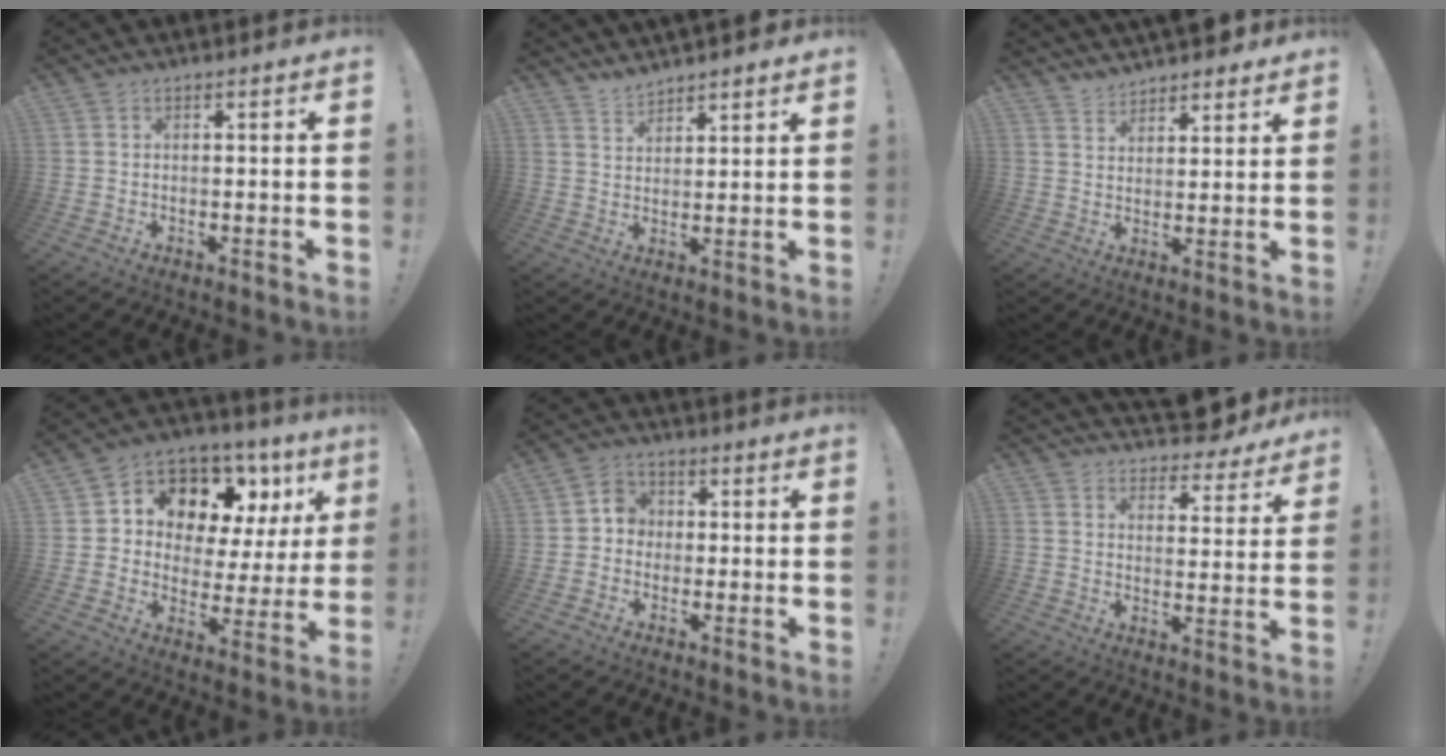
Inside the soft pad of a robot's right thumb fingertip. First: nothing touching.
{"total": 4.4, "force": [4.3, 1.1, 0.5], "torque": [-0.009, -0.027, 0.079]}
{"total": 5.6, "force": [5.2, 1.9, 0.5], "torque": [-0.012, -0.039, 0.096]}
{"total": 10.2, "force": [6.1, 6.7, 4.7], "torque": [-0.073, -0.061, 0.111]}
{"total": 5.1, "force": [-0.9, 4.7, 1.8], "torque": [-0.031, 0.018, -0.014]}
{"total": 6.7, "force": [6.3, 1.6, 1.6], "torque": [-0.019, -0.064, 0.110]}